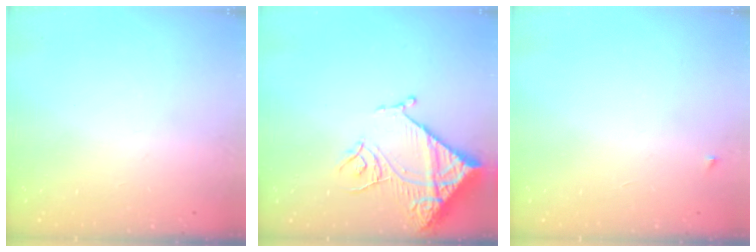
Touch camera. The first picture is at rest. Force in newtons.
{"total": 14.9, "press": 14.8, "slide": 1.6}
{"total": 2.3, "press": 2.3, "slide": 0.3}